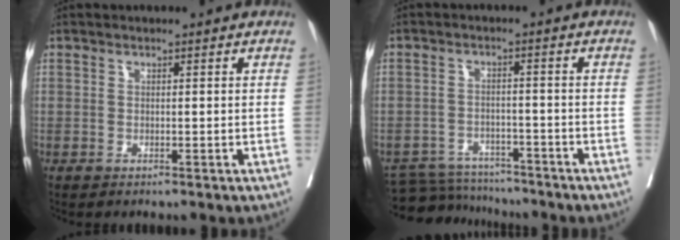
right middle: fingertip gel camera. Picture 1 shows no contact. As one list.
[{"total": 8.1, "force": [-7.9, 1.8, 0.3], "torque": [-0.008, 0.000, -0.125]}]